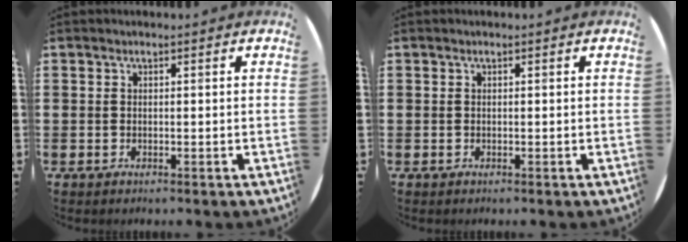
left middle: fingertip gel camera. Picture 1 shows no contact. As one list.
[{"total": 0.0}]